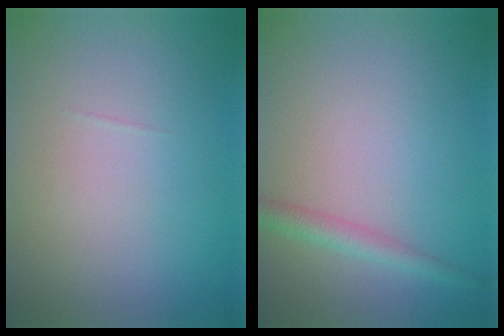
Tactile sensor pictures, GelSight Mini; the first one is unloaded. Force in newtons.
{"total": 2.1, "press": 2.1, "slide": 0.1}